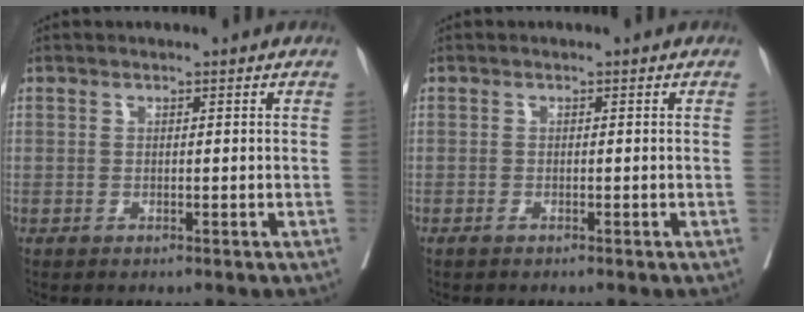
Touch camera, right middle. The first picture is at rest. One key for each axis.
{"total": 0.7, "fx": -0.5, "fy": 0.0, "fz": 0.4, "tx": -0.009, "ty": -0.002, "tz": -0.010}